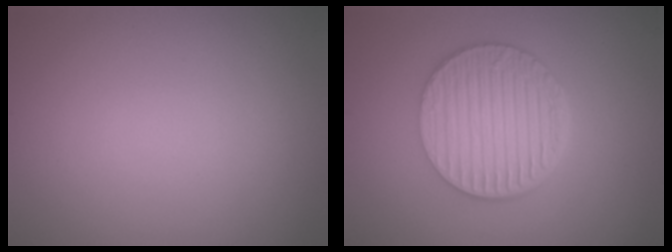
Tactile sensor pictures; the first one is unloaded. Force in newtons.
{"total": 6.6, "press": 4.7, "slide": 4.6}